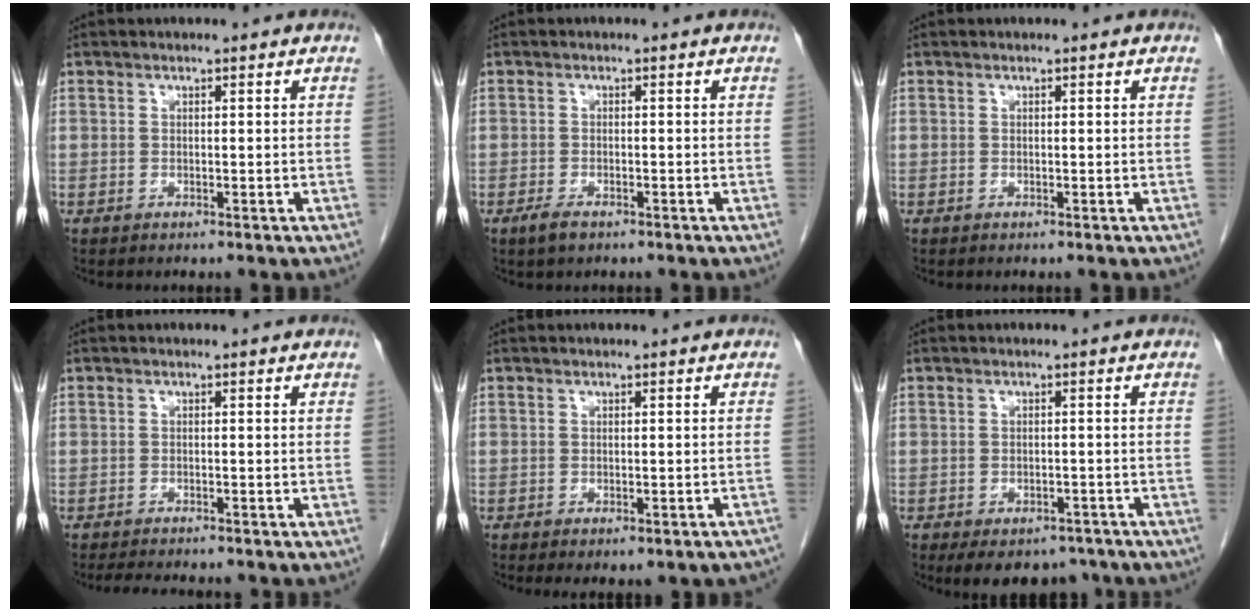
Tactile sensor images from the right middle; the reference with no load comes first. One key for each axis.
{"total": 2.2, "fx": -1.4, "fy": 0.8, "fz": 1.4, "tx": -0.033, "ty": -0.003, "tz": -0.024}
{"total": 0.0}
{"total": 5.5, "fx": -4.9, "fy": 1.1, "fz": 2.4, "tx": -0.033, "ty": -0.009, "tz": -0.071}
{"total": 5.8, "fx": -4.5, "fy": 2.0, "fz": 3.0, "tx": -0.030, "ty": 0.006, "tz": -0.050}
{"total": 9.1, "fx": -7.0, "fy": 4.7, "fz": 3.3, "tx": -0.043, "ty": 0.004, "tz": -0.091}